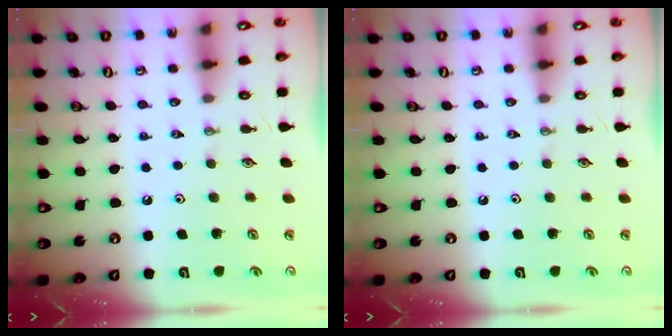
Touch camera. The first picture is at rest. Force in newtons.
{"total": 0.0}